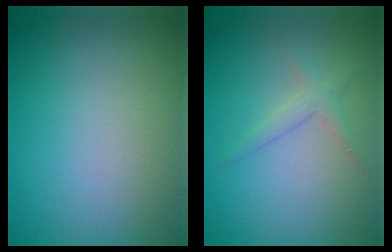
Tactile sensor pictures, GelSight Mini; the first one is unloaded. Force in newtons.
{"total": 1.4, "press": 1.4, "slide": 0.1}